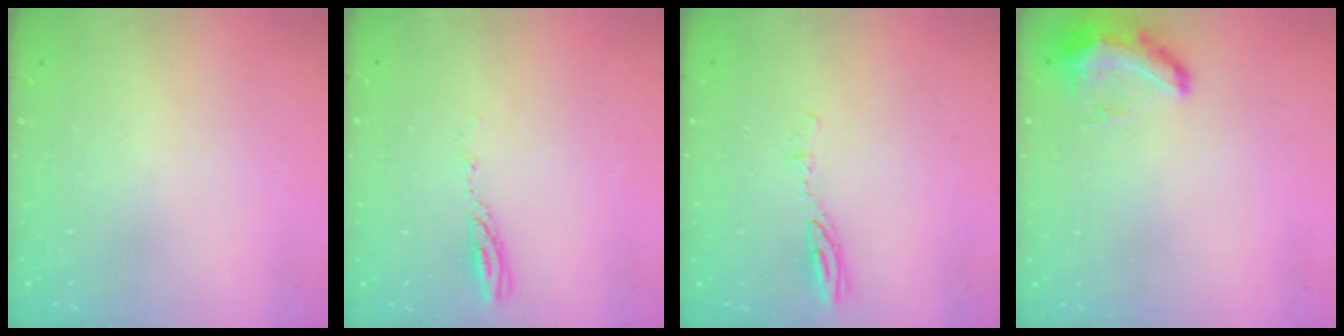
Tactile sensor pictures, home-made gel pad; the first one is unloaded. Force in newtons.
{"total": 3.5, "press": 3.5, "slide": 0.3}
{"total": 4.0, "press": 4.0, "slide": 0.3}
{"total": 14.6, "press": 10.5, "slide": 10.2}